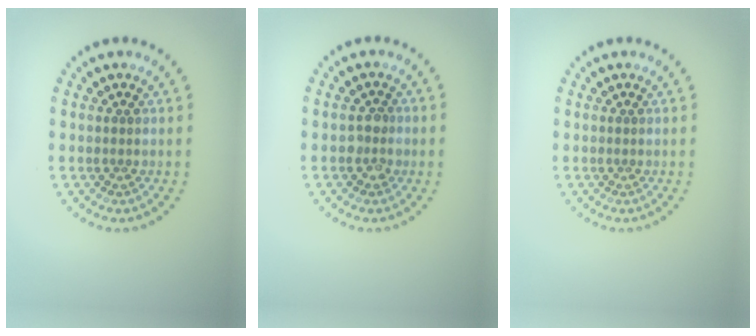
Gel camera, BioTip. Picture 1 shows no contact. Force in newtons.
{"total": 1.7, "press": 1.7, "slide": 0.3}
{"total": 0.0}